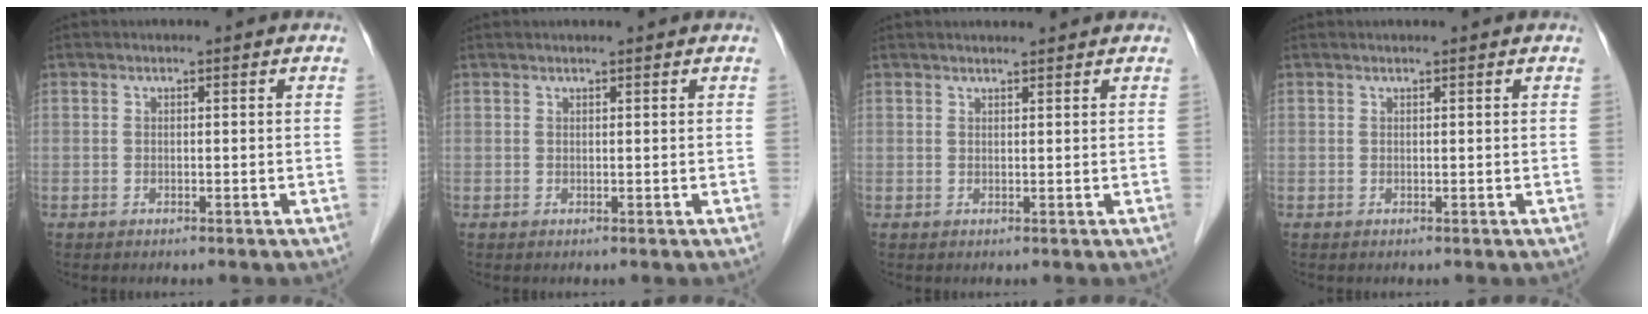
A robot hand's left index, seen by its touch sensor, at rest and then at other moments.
{"total": 1.1, "force": [1.0, 0.0, 0.5], "torque": [-0.007, 0.011, 0.018]}
{"total": 2.6, "force": [2.5, 0.1, 0.9], "torque": [-0.011, 0.013, 0.035]}
{"total": 0.7, "force": [0.6, 0.0, 0.3], "torque": [-0.006, 0.007, 0.012]}